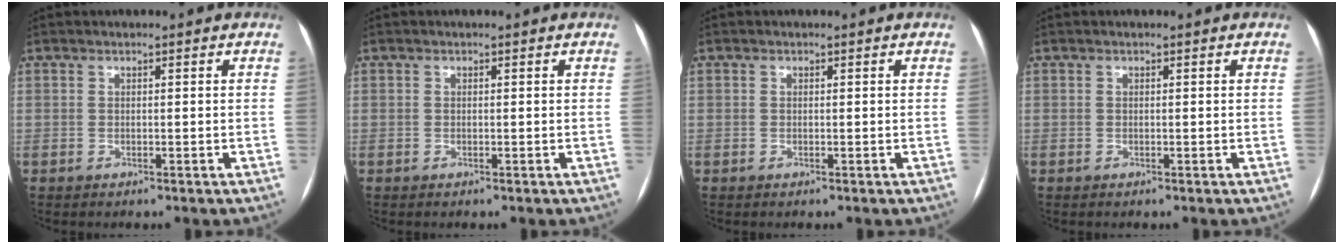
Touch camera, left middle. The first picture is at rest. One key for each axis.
{"total": 0.0}
{"total": 0.0}
{"total": 0.0}